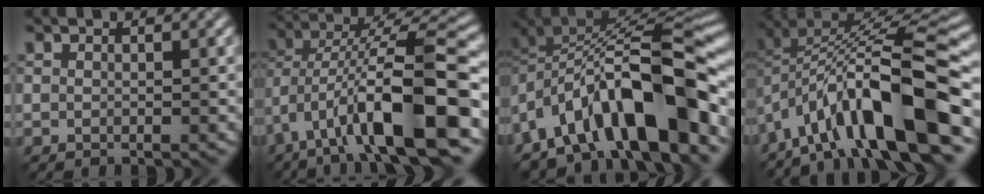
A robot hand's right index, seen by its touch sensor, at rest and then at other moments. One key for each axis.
{"total": 11.8, "fx": -4.4, "fy": 4.0, "fz": 10.2, "tx": -0.166, "ty": 0.020, "tz": -0.082}
{"total": 12.5, "fx": -6.2, "fy": 4.8, "fz": 9.7, "tx": -0.134, "ty": 0.011, "tz": -0.097}
{"total": 13.5, "fx": -6.0, "fy": 4.3, "fz": 11.3, "tx": -0.176, "ty": 0.021, "tz": -0.097}